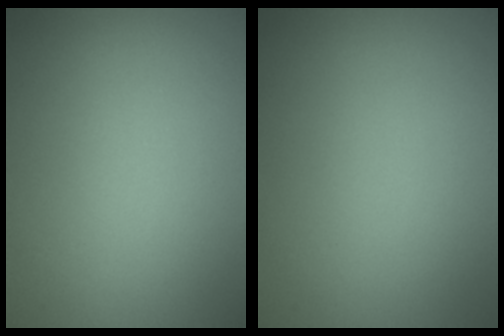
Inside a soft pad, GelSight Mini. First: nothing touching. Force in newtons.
{"total": 0.0}